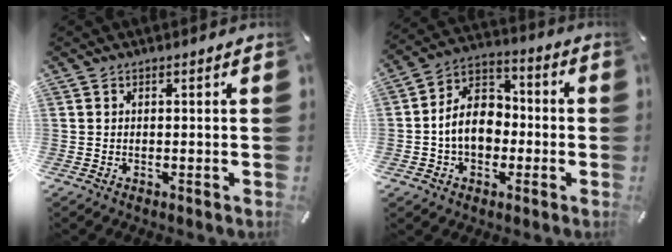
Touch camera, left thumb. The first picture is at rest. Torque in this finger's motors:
{"motor_torque": [0.43, 0.44, 0.41, 0.31, 0.04]}